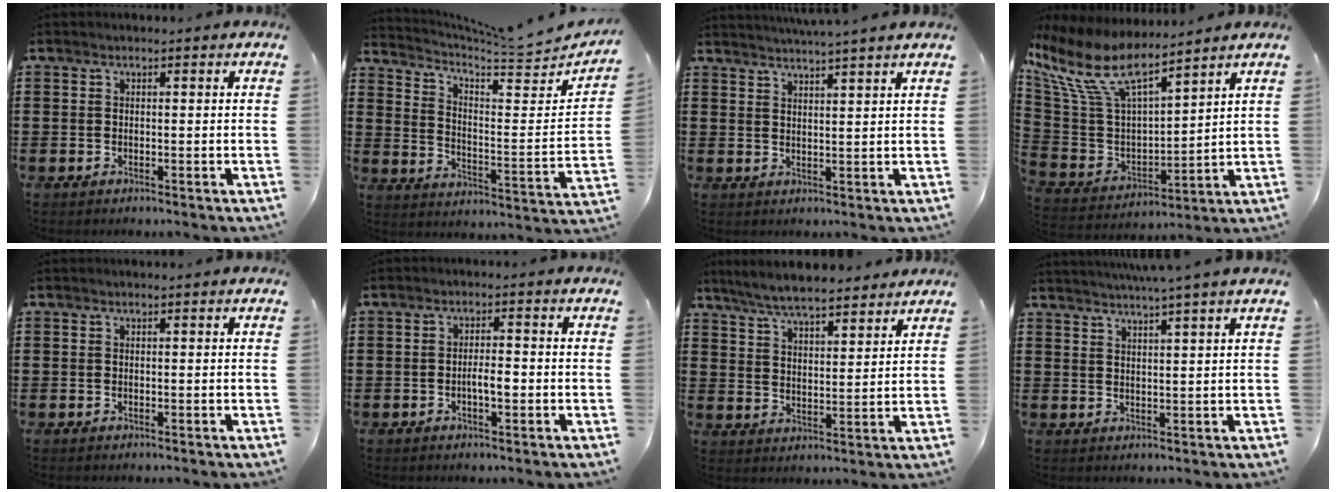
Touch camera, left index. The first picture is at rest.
{"total": 5.1, "force": [4.5, 0.3, 2.5], "torque": [-0.064, -0.044, 0.068]}
{"total": 2.7, "force": [2.5, -0.8, 0.2], "torque": [-0.011, -0.011, 0.046]}
{"total": 11.9, "force": [8.0, 4.1, 7.7], "torque": [-0.182, -0.036, 0.142]}
{"total": 0.0}
{"total": 2.9, "force": [-0.8, 0.8, 2.7], "torque": [-0.049, 0.004, -0.014]}
{"total": 6.7, "force": [6.2, 0.8, 2.2], "torque": [-0.066, -0.021, 0.113]}
{"total": 3.2, "force": [2.8, -1.2, 0.9], "torque": [-0.023, -0.011, 0.048]}